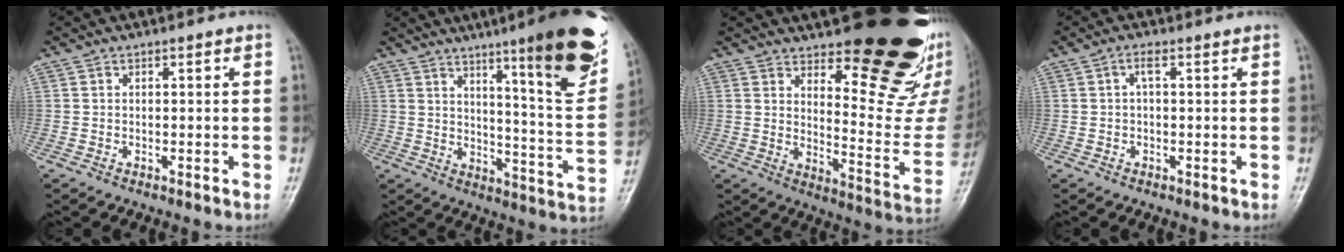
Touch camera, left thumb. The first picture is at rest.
{"total": 21.7, "force": [12.3, 2.8, 17.7], "torque": [-0.205, -0.064, 0.178]}
{"total": 22.9, "force": [15.1, 7.1, 15.7], "torque": [-0.165, -0.124, 0.207]}
{"total": 1.7, "force": [0.4, 0.5, 1.6], "torque": [-0.034, 0.010, 0.008]}